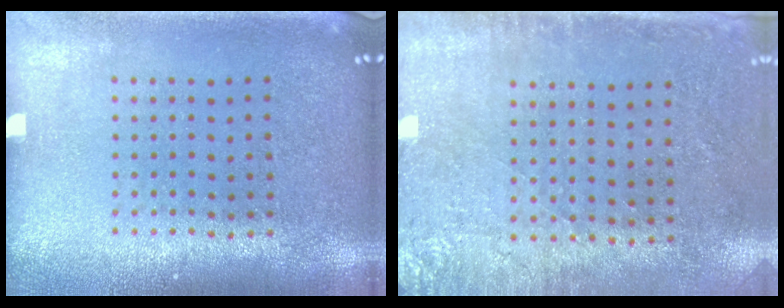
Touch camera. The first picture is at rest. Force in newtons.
{"total": 2.8, "press": 2.3, "slide": 1.6}